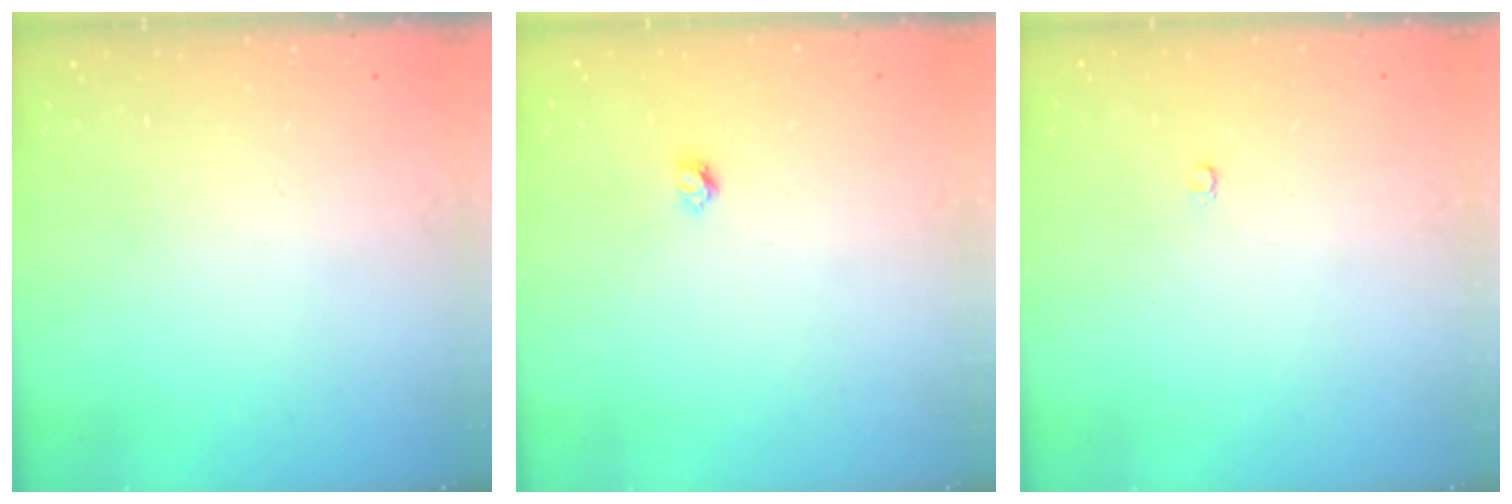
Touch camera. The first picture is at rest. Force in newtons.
{"total": 3.7, "press": 3.6, "slide": 0.4}
{"total": 2.4, "press": 2.4, "slide": 0.2}